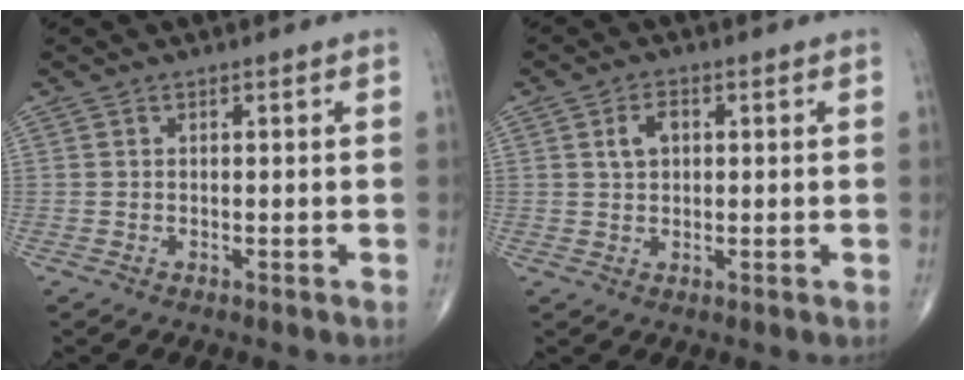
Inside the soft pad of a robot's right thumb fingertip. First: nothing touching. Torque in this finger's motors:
{"motor_torque": [-0.02, 0.02, 0.19, 0.13, 0.05]}